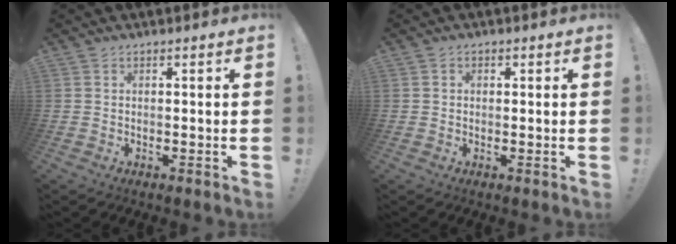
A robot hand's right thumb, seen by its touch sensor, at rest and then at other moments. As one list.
[{"total": 0.9, "force": [0.3, 0.8, 0.3], "torque": [0.003, -0.001, 0.003]}]